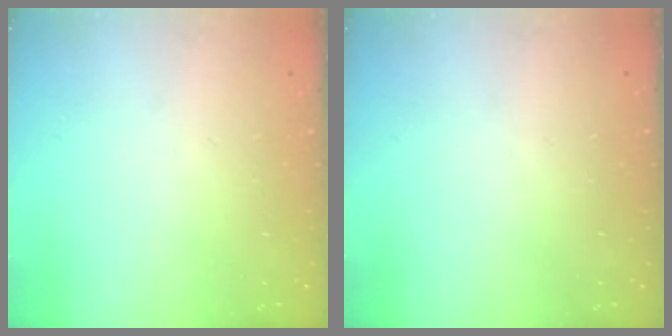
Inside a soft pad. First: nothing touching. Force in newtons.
{"total": 0.0}